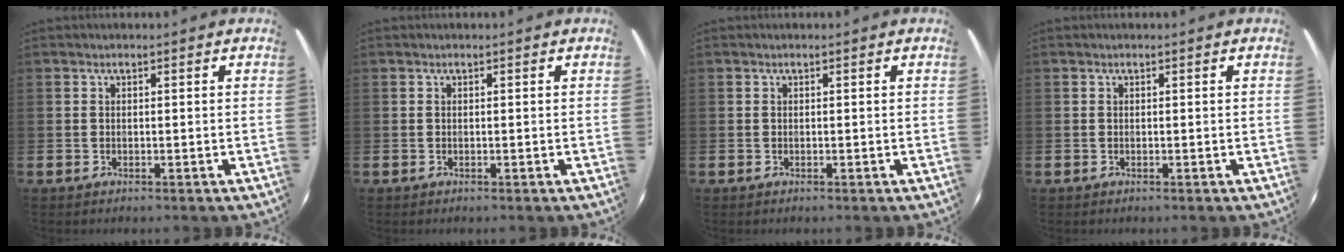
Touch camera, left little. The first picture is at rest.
{"total": 0.0}
{"total": 0.0}
{"total": 0.0}